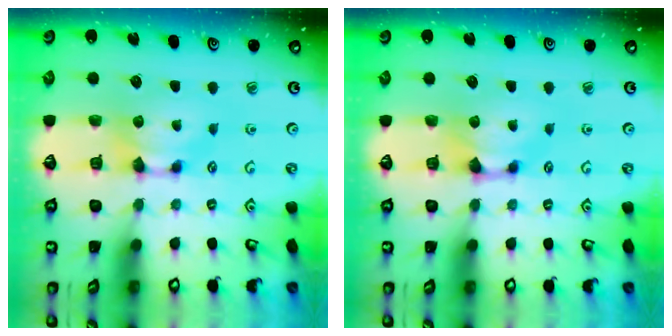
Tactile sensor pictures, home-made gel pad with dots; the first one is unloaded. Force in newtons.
{"total": 0.8, "press": 0.3, "slide": 0.7}